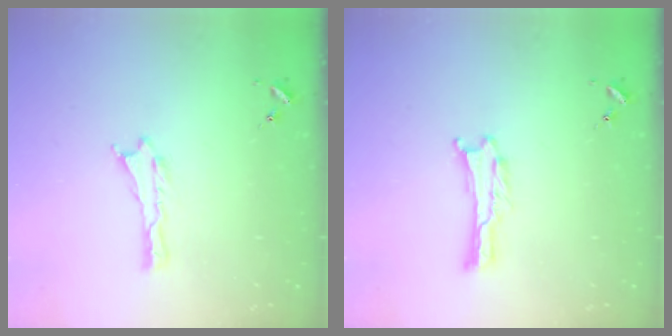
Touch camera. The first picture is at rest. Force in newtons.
{"total": 0.0}